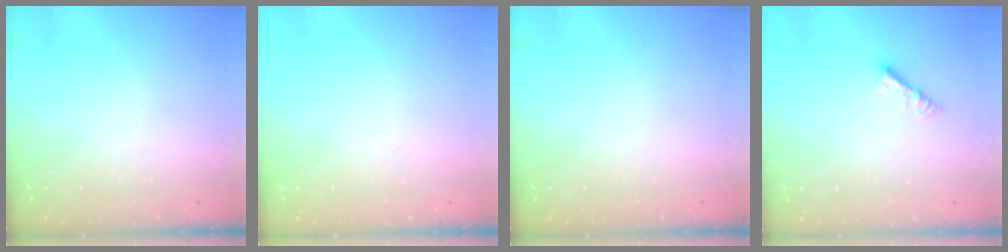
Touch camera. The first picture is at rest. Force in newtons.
{"total": 0.0}
{"total": 0.0}
{"total": 4.7, "press": 4.7, "slide": 0.0}